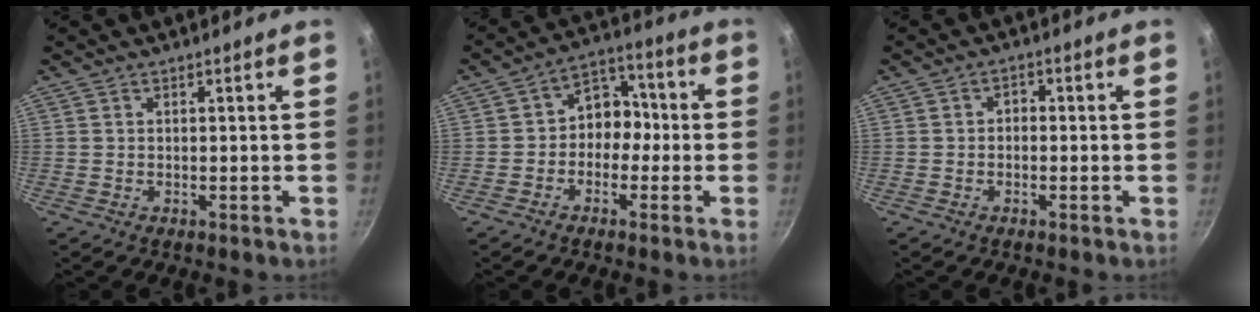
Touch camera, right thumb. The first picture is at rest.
{"total": 7.8, "force": [-1.4, 6.3, 4.3], "torque": [-0.008, 0.038, -0.039]}
{"total": 1.7, "force": [-0.6, 1.4, 0.9], "torque": [-0.013, 0.011, -0.013]}